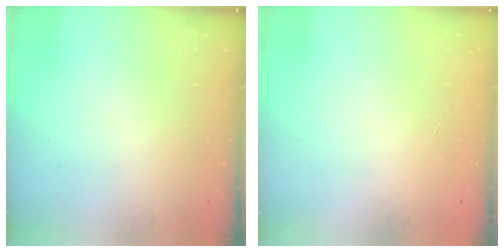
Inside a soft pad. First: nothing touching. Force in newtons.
{"total": 0.0}